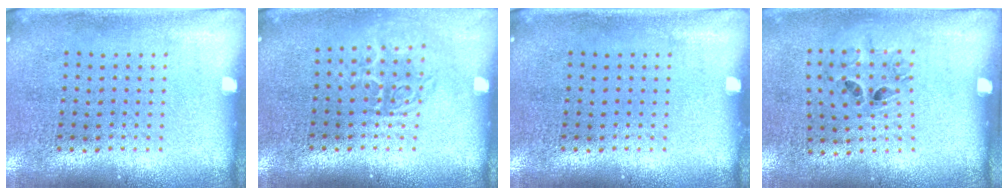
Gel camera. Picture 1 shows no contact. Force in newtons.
{"total": 1.7, "press": 1.3, "slide": 1.1}
{"total": 0.0}
{"total": 1.3, "press": 0.7, "slide": 1.2}